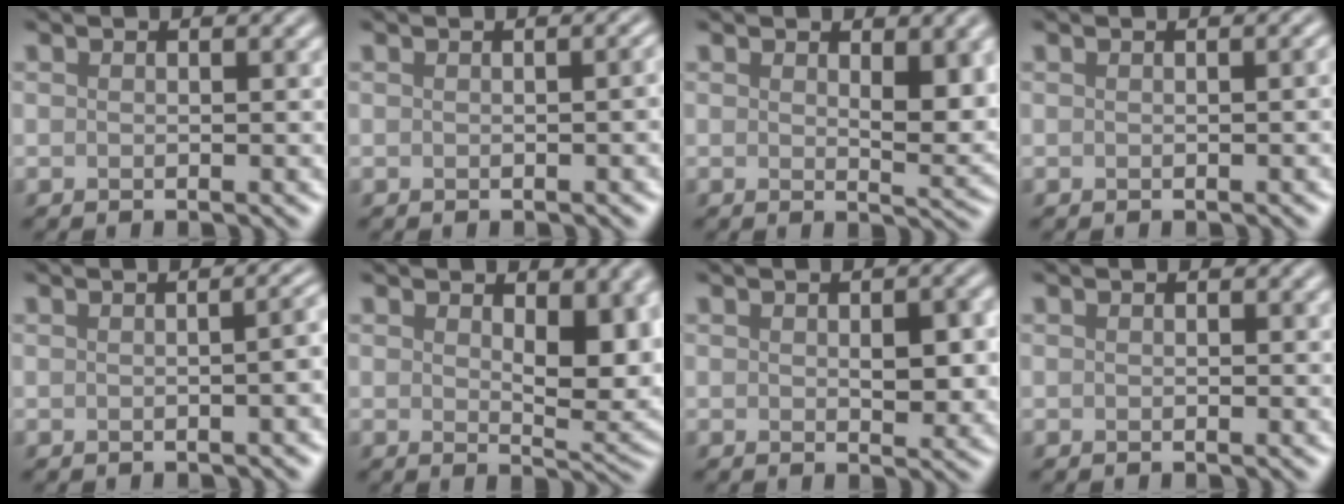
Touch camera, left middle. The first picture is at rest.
{"total": 1.7, "force": [-0.2, 0.7, 1.6], "torque": [-0.012, 0.004, 0.000]}
{"total": 3.4, "force": [1.2, 1.2, 2.9], "torque": [-0.040, -0.008, 0.023]}
{"total": 1.0, "force": [-0.2, 0.3, 0.9], "torque": [-0.008, 0.003, 0.000]}
{"total": 3.5, "force": [-0.4, 1.6, 3.1], "torque": [-0.008, 0.008, 0.002]}
{"total": 5.6, "force": [1.5, 2.5, 4.8], "torque": [-0.068, -0.010, 0.030]}
{"total": 3.3, "force": [0.2, 1.6, 2.9], "torque": [-0.038, -0.003, 0.006]}
{"total": 0.0}